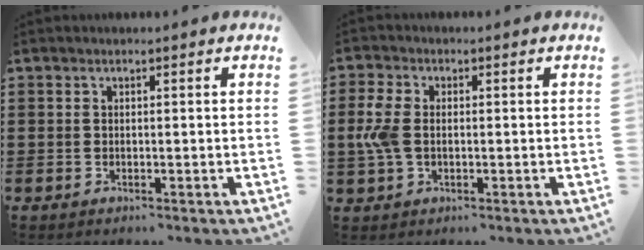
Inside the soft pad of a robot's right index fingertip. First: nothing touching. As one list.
[{"total": 5.1, "force": [-0.1, 3.2, 4.0], "torque": [-0.115, -0.002, -0.011]}]